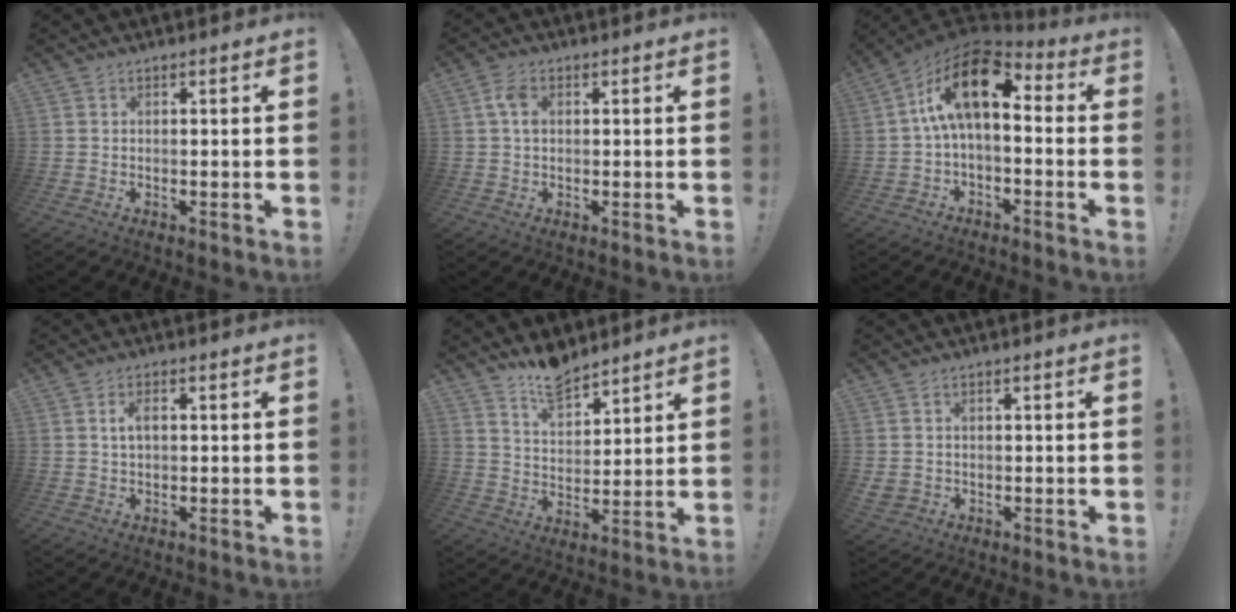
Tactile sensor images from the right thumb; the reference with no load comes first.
{"total": 4.8, "force": [1.0, 3.0, 3.6], "torque": [-0.072, 0.007, 0.017]}
{"total": 15.5, "force": [3.6, 7.2, 13.2], "torque": [-0.231, -0.007, 0.066]}
{"total": 3.4, "force": [0.8, 1.4, 3.0], "torque": [-0.051, 0.003, 0.012]}
{"total": 9.7, "force": [8.4, 3.9, 2.9], "torque": [-0.046, -0.065, 0.159]}
{"total": 2.2, "force": [0.4, 1.9, 0.9], "torque": [-0.014, -0.003, 0.009]}